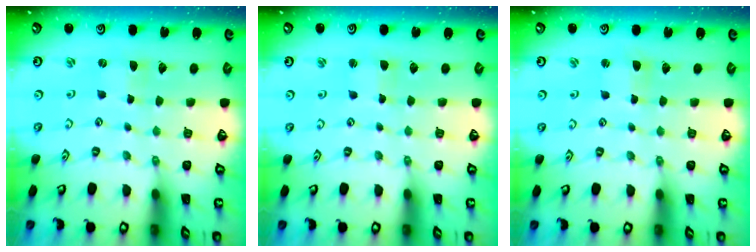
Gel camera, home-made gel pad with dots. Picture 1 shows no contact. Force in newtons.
{"total": 2.3, "press": 2.3, "slide": 0.5}
{"total": 1.7, "press": 1.6, "slide": 0.3}